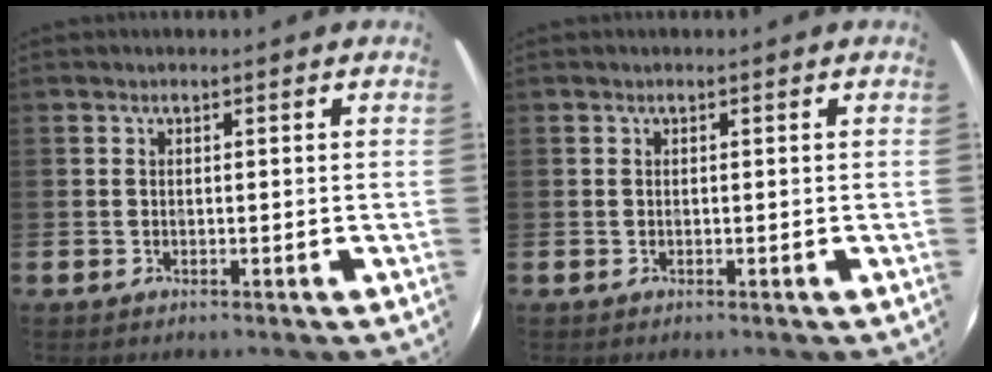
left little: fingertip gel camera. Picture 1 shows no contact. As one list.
[{"total": 0.0}]